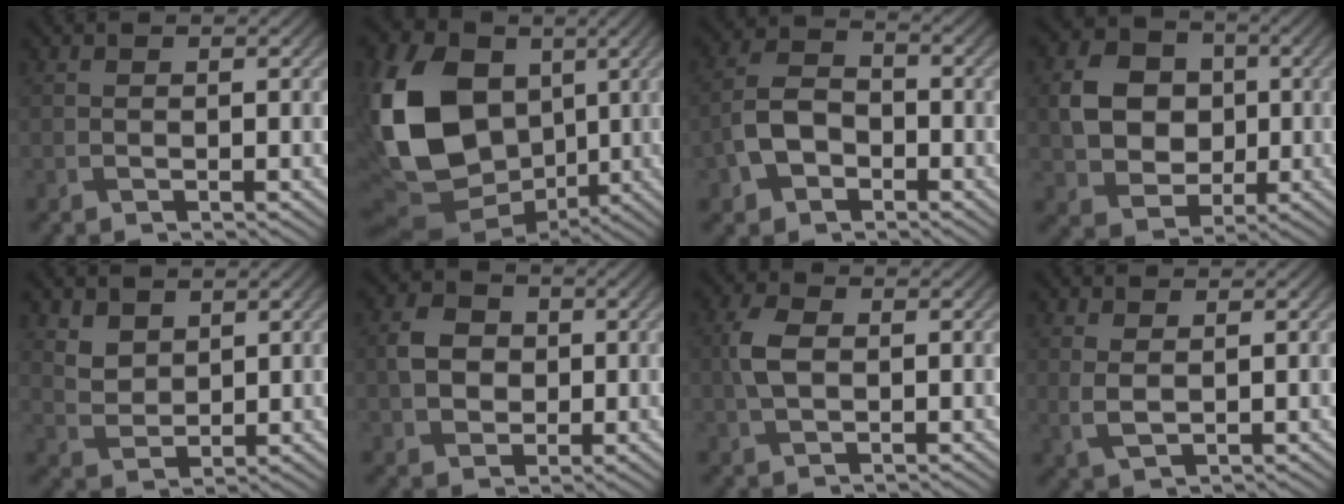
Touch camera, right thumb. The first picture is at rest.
{"total": 18.6, "force": [0.7, 13.7, 12.5], "torque": [-0.302, -0.013, 0.024]}
{"total": 6.1, "force": [-2.3, 4.1, 3.8], "torque": [-0.086, 0.002, -0.052]}
{"total": 8.5, "force": [0.4, 7.1, 4.6], "torque": [-0.100, 0.004, -0.001]}
{"total": 4.2, "force": [2.7, 2.7, 1.7], "torque": [-0.056, -0.017, 0.065]}
{"total": 4.6, "force": [0.3, 3.9, 2.4], "torque": [-0.057, 0.002, -0.002]}
{"total": 4.1, "force": [0.3, 2.7, 3.1], "torque": [-0.079, 0.004, 0.003]}
{"total": 2.3, "force": [1.2, 0.9, 1.7], "torque": [-0.046, -0.005, 0.028]}